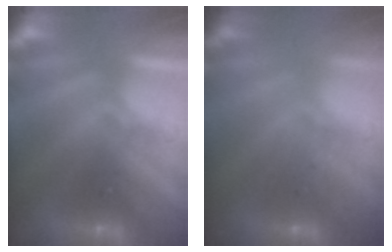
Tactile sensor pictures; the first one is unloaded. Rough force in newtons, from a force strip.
{"total": 2.9}